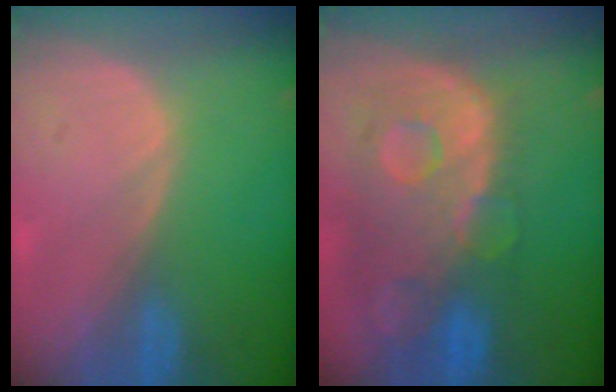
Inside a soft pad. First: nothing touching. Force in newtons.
{"total": 12.5, "press": 10.3, "slide": 7.0}